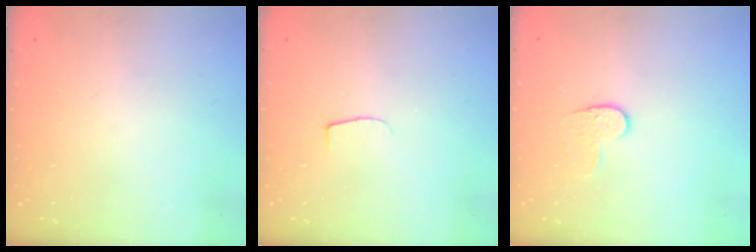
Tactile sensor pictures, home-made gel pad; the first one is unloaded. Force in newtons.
{"total": 4.3, "press": 4.3, "slide": 0.5}
{"total": 5.8, "press": 5.7, "slide": 0.4}